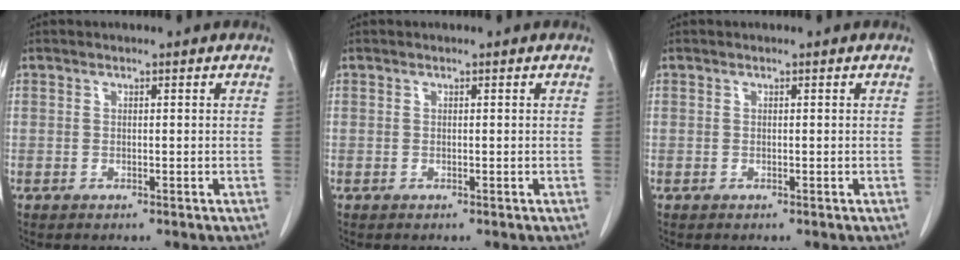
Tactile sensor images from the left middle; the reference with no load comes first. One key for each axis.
{"total": 0.0}
{"total": 0.0}